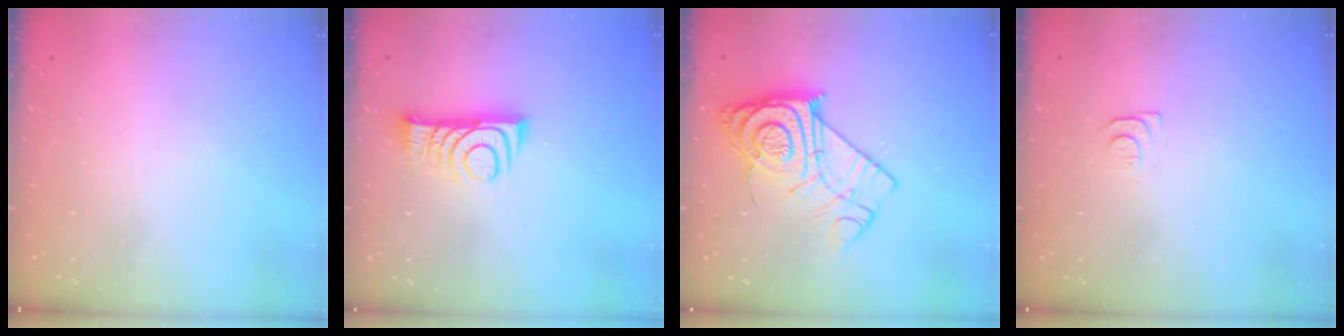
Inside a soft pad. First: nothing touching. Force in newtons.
{"total": 9.6, "press": 9.6, "slide": 0.1}
{"total": 14.6, "press": 14.5, "slide": 1.4}
{"total": 4.6, "press": 4.6, "slide": 0.6}